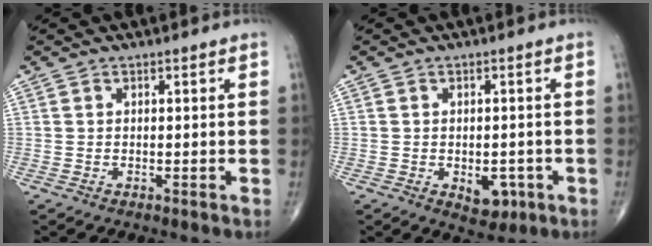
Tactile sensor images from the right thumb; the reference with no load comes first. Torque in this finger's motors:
{"motor_torque": [1.01, 1.13, 0.24, -0.43, 0.16]}